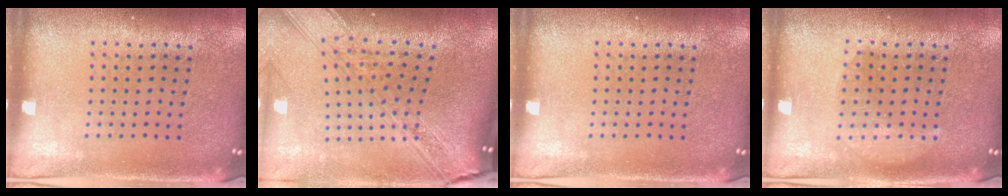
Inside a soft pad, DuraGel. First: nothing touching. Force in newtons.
{"total": 3.8, "press": 2.8, "slide": 2.6}
{"total": 0.0}
{"total": 1.9, "press": 1.9, "slide": 0.3}